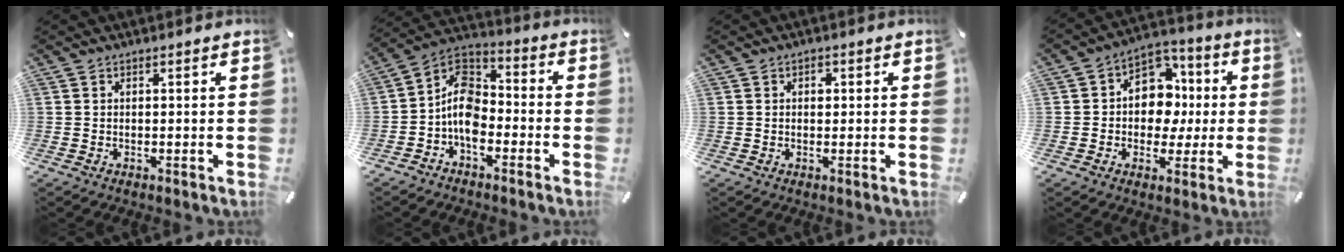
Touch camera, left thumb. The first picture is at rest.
{"total": 10.0, "force": [-4.4, 6.6, 6.1], "torque": [-0.139, 0.013, -0.089]}
{"total": 1.6, "force": [0.3, 1.2, 0.9], "torque": [0.005, -0.003, -0.002]}
{"total": 11.6, "force": [-0.1, 10.1, 5.7], "torque": [-0.086, 0.001, 0.004]}